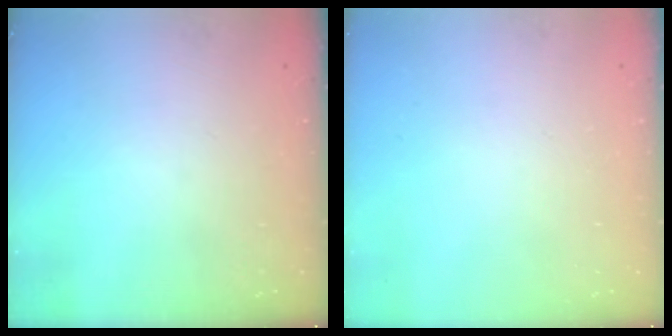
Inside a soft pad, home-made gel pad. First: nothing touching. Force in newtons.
{"total": 0.0}